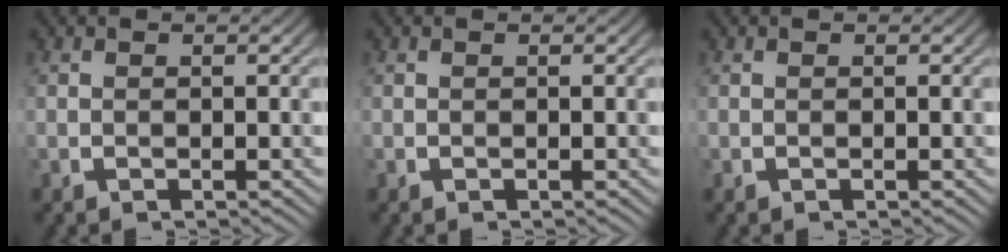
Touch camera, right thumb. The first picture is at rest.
{"total": 0.0}
{"total": 0.0}